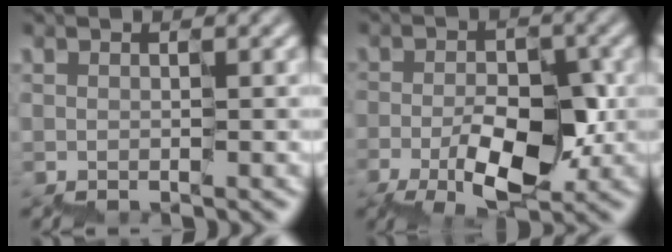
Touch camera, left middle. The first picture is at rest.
{"total": 5.5, "force": [-2.0, 2.9, 4.2], "torque": [-0.066, 0.003, -0.034]}